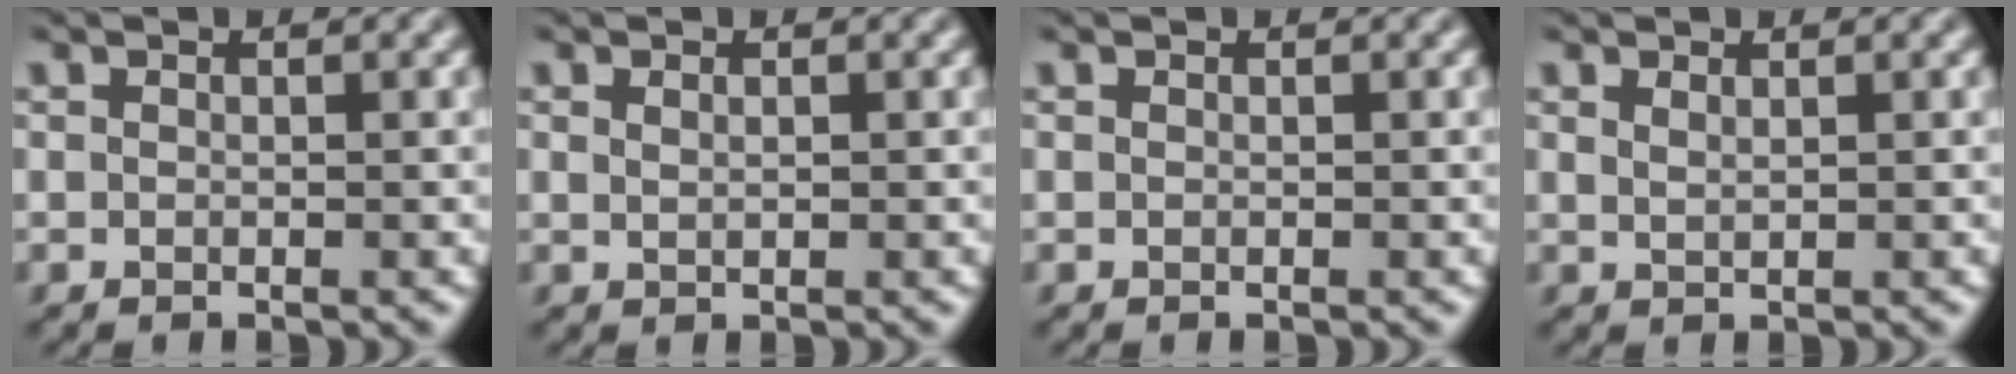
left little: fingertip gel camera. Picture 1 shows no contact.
{"total": 0.7, "force": [0.2, 0.4, 0.6], "torque": [-0.013, 0.000, 0.005]}
{"total": 0.0}
{"total": 0.7, "force": [0.5, 0.2, 0.5], "torque": [-0.016, 0.000, 0.012]}